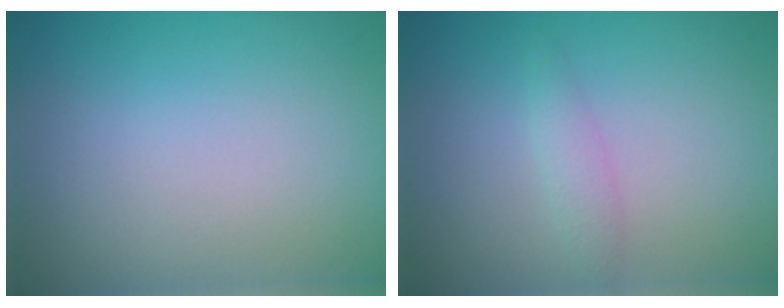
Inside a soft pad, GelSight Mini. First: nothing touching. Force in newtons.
{"total": 1.2, "press": 1.2, "slide": 0.0}